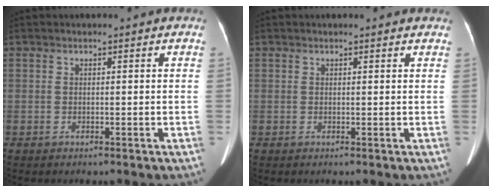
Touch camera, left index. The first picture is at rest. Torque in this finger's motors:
{"motor_torque": [0.23, -0.03, -0.08, -0.02]}